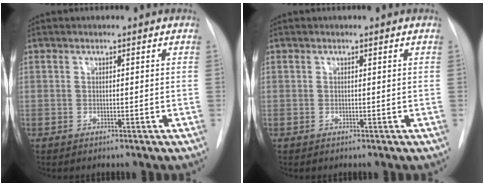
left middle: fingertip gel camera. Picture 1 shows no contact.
{"total": 0.0}